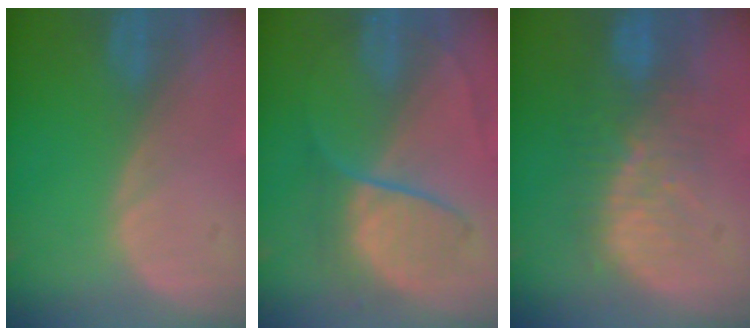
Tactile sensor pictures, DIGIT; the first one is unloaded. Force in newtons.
{"total": 6.5, "press": 6.5, "slide": 0.9}
{"total": 9.9, "press": 8.5, "slide": 5.0}